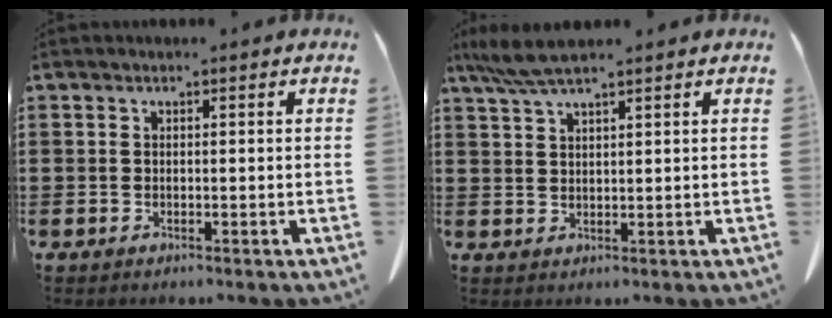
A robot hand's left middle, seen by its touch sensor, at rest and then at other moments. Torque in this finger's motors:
{"motor_torque": [0.70, -0.28, 0.31, 0.04]}